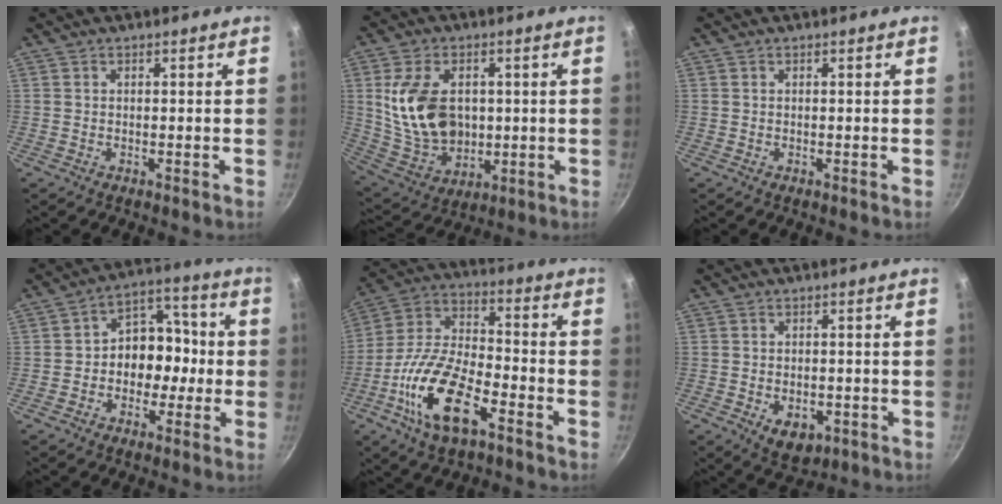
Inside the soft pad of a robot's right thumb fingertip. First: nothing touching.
{"total": 16.4, "force": [1.8, 11.3, 11.7], "torque": [-0.196, -0.014, 0.048]}
{"total": 0.0}
{"total": 11.1, "force": [-1.4, 8.7, 6.7], "torque": [-0.029, 0.044, -0.035]}
{"total": 18.2, "force": [-8.1, 8.1, 14.1], "torque": [-0.264, 0.041, -0.165]}
{"total": 6.3, "force": [-2.1, 4.1, 4.3], "torque": [-0.044, 0.001, -0.019]}